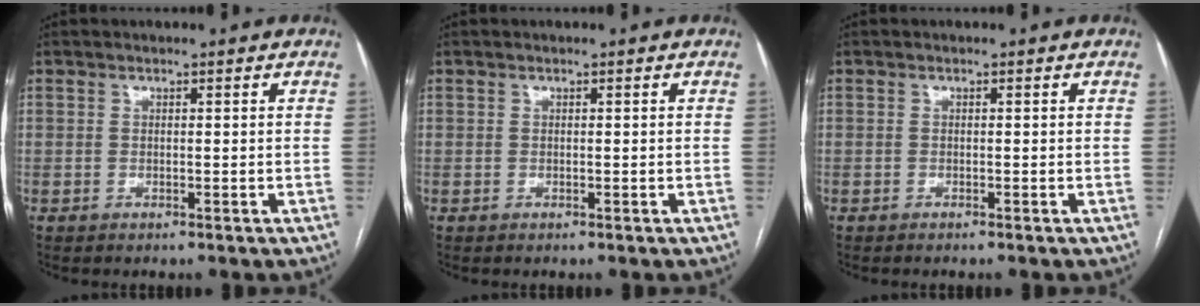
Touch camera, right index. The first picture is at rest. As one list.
[{"total": 0.0}, {"total": 0.0}]